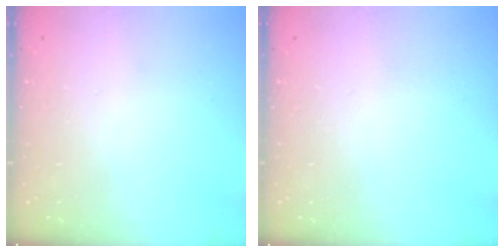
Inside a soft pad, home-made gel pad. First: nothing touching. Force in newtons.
{"total": 0.0}